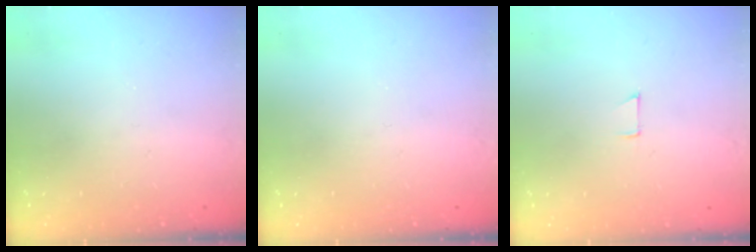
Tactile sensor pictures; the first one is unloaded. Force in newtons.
{"total": 0.0}
{"total": 4.1, "press": 4.1, "slide": 0.3}